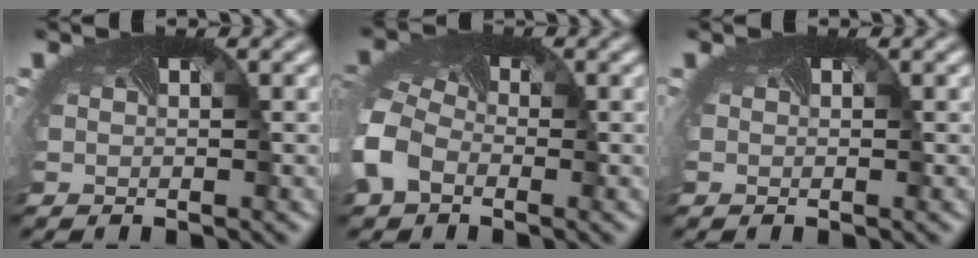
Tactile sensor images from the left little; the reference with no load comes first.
{"total": 7.0, "force": [-2.1, 5.0, 4.5], "torque": [-0.131, -0.011, -0.043]}
{"total": 0.0}